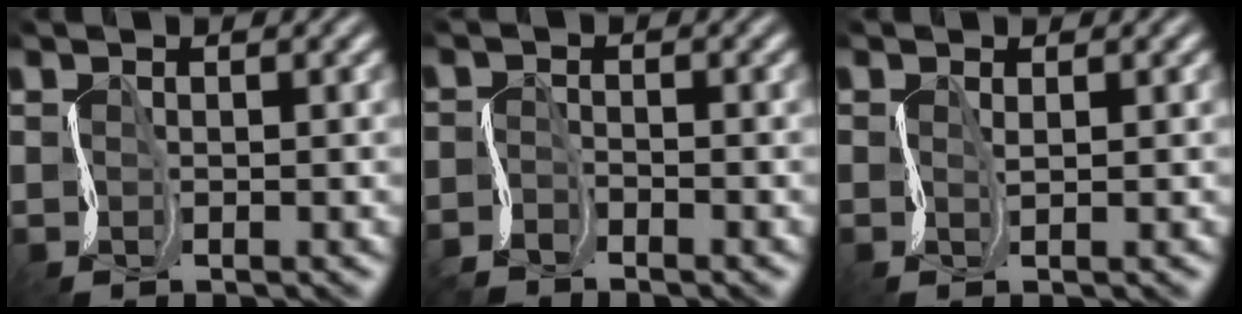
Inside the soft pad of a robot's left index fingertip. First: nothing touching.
{"total": 2.6, "force": [-2.6, 0.3, 0.2], "torque": [-0.010, -0.001, -0.061]}
{"total": 0.5, "force": [0.1, -0.2, 0.5], "torque": [-0.009, 0.005, -0.004]}